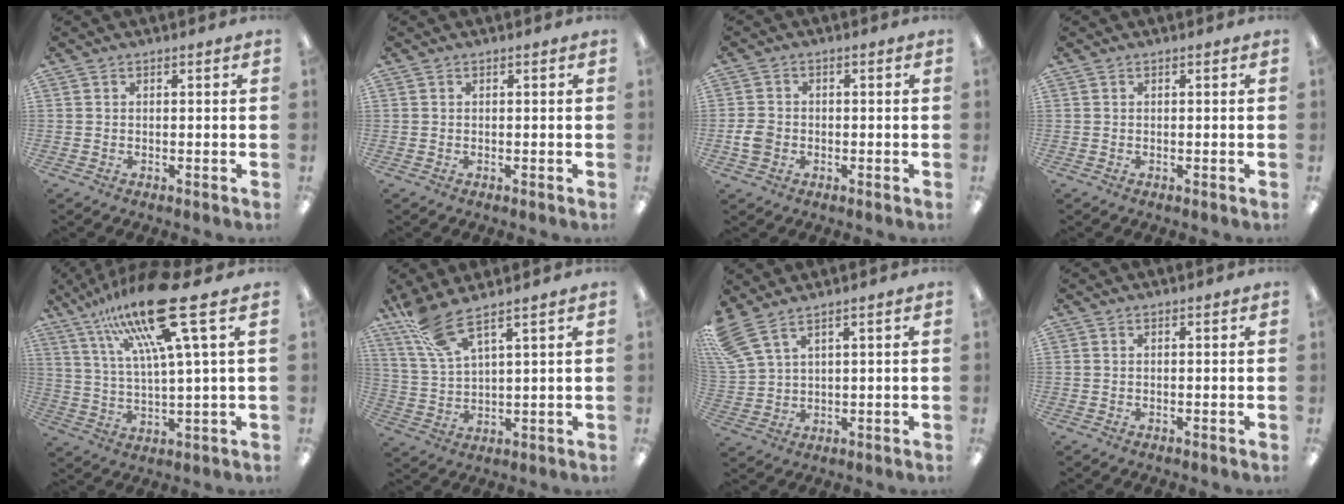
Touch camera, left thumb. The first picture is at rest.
{"total": 0.0}
{"total": 4.1, "force": [-0.9, 3.3, 2.3], "torque": [-0.052, 0.003, -0.019]}
{"total": 0.0}
{"total": 20.3, "force": [12.7, 2.8, 15.7], "torque": [-0.294, -0.053, 0.197]}
{"total": 8.7, "force": [7.0, 1.3, 5.0], "torque": [-0.116, -0.032, 0.130]}
{"total": 7.9, "force": [5.6, 2.9, 4.8], "torque": [-0.110, -0.016, 0.108]}
{"total": 0.0}